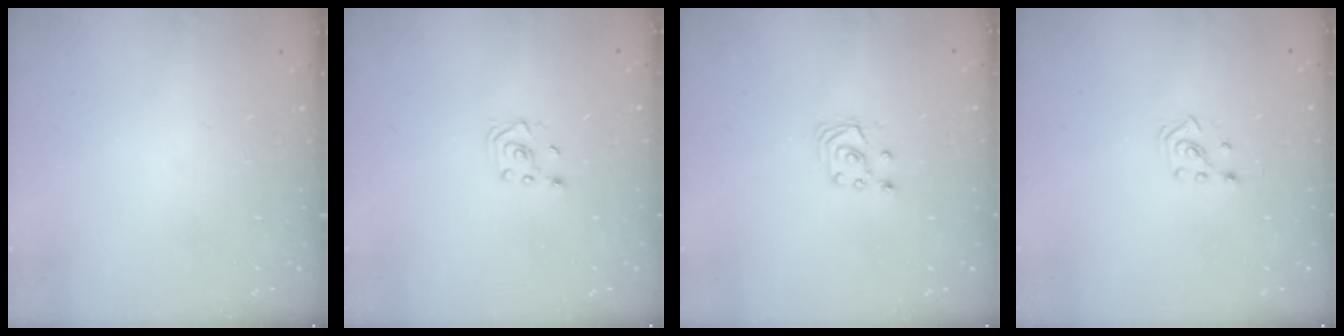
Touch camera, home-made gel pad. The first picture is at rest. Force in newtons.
{"total": 2.3, "press": 2.2, "slide": 0.8}
{"total": 2.6, "press": 2.6, "slide": 0.3}
{"total": 2.3, "press": 2.2, "slide": 0.8}